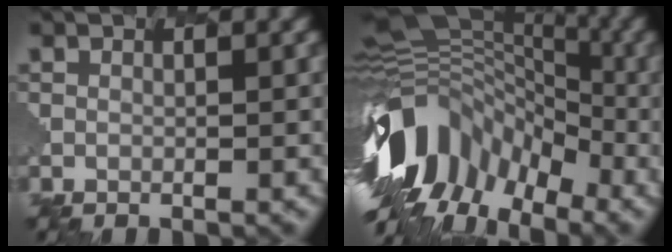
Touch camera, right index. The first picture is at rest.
{"total": 10.5, "force": [-5.8, 6.9, 5.4], "torque": [-0.162, 0.012, -0.115]}